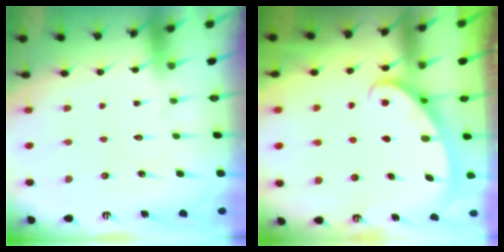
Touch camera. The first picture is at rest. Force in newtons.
{"total": 2.7, "press": 2.7, "slide": 0.4}